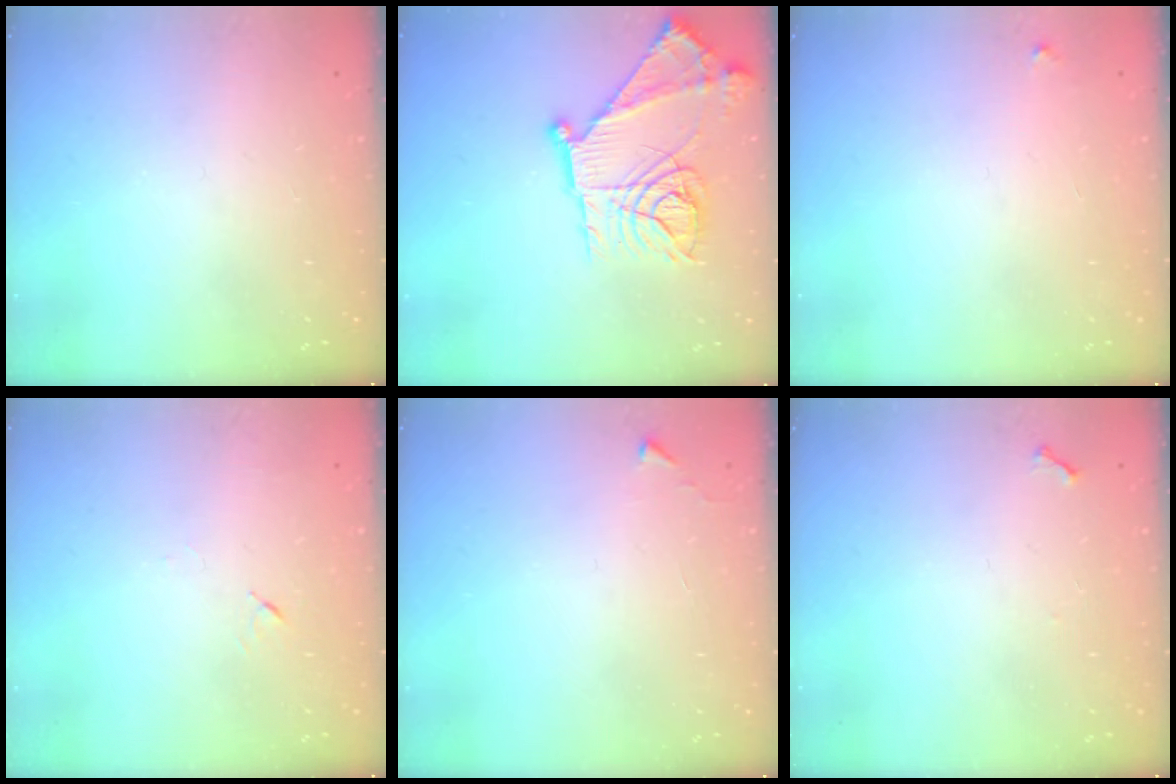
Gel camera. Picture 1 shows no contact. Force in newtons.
{"total": 22.2, "press": 22.1, "slide": 2.3}
{"total": 2.3, "press": 2.3, "slide": 0.2}
{"total": 4.2, "press": 4.1, "slide": 0.7}
{"total": 2.7, "press": 2.6, "slide": 0.4}
{"total": 3.8, "press": 3.8, "slide": 0.5}